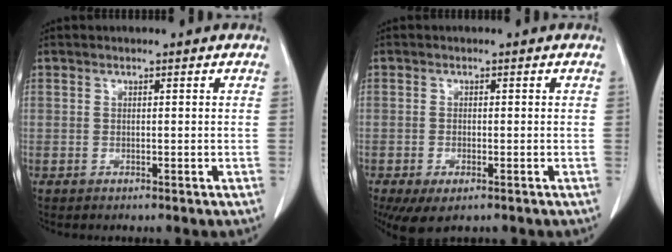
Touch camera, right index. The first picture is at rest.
{"total": 4.8, "force": [-2.7, 1.9, 3.5], "torque": [-0.060, -0.011, -0.039]}